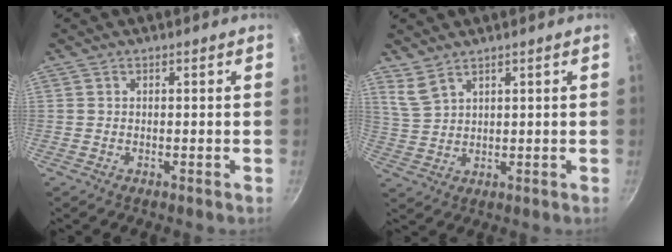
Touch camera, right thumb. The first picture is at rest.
{"total": 4.0, "force": [3.2, 1.5, 1.9], "torque": [-0.038, -0.014, 0.075]}